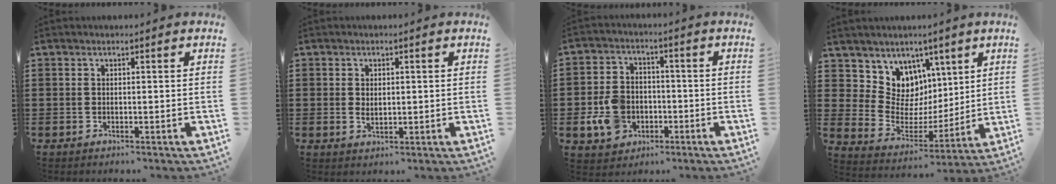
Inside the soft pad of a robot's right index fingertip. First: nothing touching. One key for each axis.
{"total": 1.1, "fx": 0.3, "fy": 0.8, "fz": 0.7, "tx": -0.014, "ty": 0.008, "tz": 0.005}
{"total": 7.9, "fx": -2.0, "fy": 6.2, "fz": 4.4, "tx": -0.115, "ty": 0.014, "tz": -0.039}
{"total": 8.2, "fx": 4.2, "fy": 7.0, "fz": 1.1, "tx": -0.061, "ty": -0.048, "tz": 0.081}